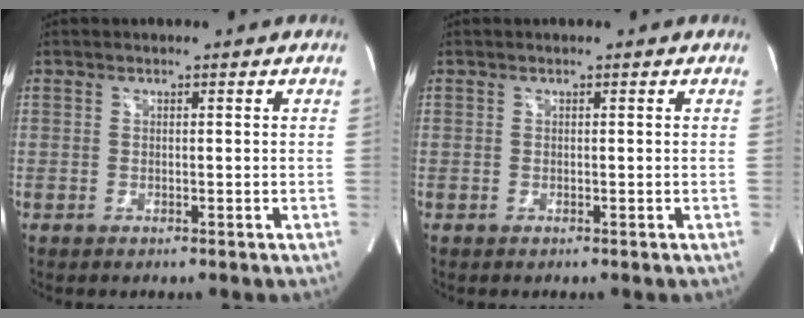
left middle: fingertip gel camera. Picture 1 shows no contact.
{"total": 0.0}